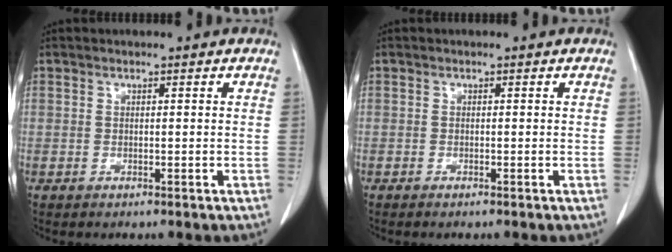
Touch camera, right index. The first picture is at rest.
{"total": 0.7, "force": [-0.5, -0.1, 0.4], "torque": [-0.009, -0.001, -0.007]}